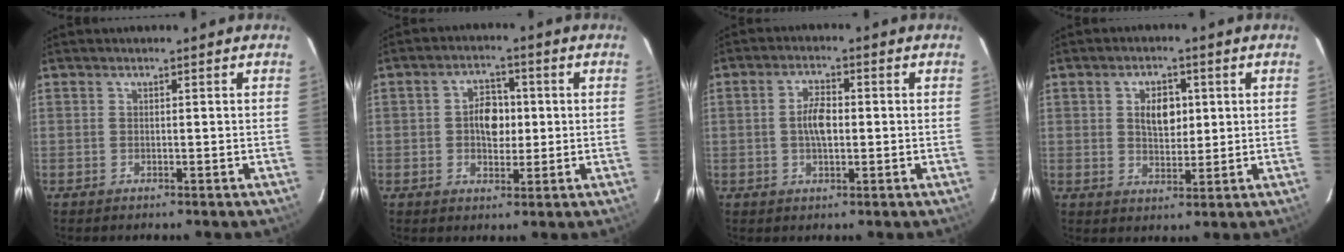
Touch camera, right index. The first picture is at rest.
{"total": 5.9, "force": [0.1, 4.2, 4.2], "torque": [-0.072, 0.013, 0.003]}
{"total": 5.0, "force": [-0.2, 2.4, 4.4], "torque": [-0.084, 0.007, -0.002]}
{"total": 5.8, "force": [1.2, 3.7, 4.4], "torque": [-0.072, 0.009, 0.024]}